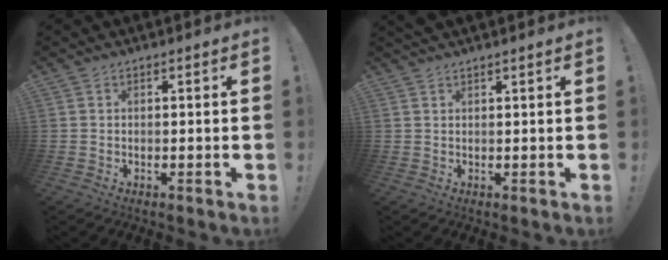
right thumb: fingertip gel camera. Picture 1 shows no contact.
{"total": 1.4, "force": [1.2, -0.4, 0.8], "torque": [-0.010, -0.004, 0.020]}